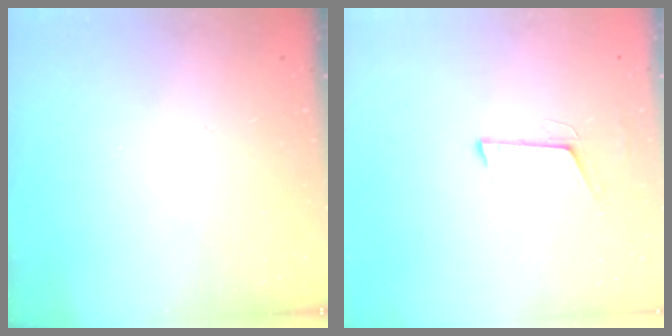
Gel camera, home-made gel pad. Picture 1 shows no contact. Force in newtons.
{"total": 5.9, "press": 5.6, "slide": 2.0}